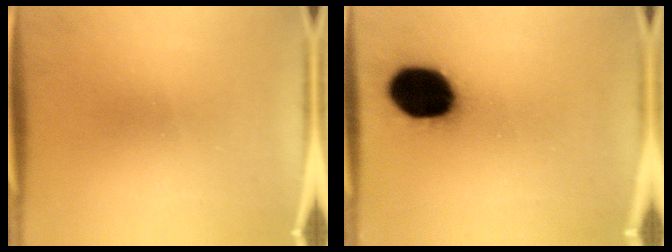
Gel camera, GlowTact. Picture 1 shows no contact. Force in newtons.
{"total": 17.8}